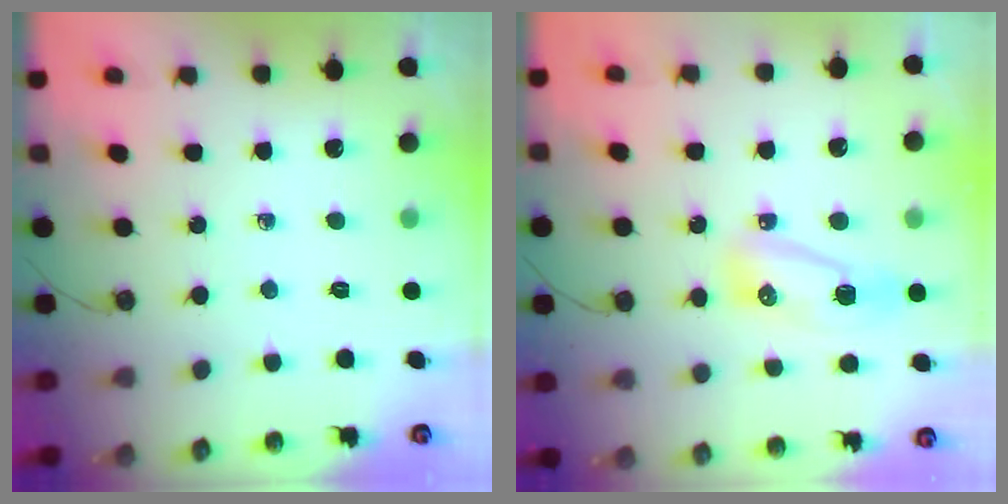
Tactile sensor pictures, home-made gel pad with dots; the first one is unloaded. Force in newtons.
{"total": 10.9, "press": 9.3, "slide": 5.7}